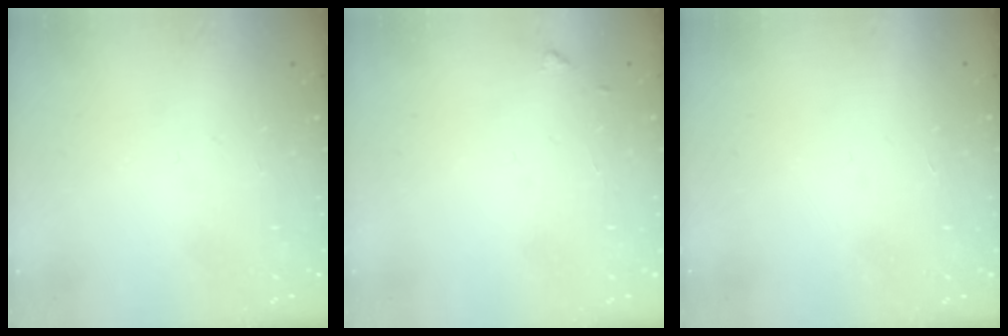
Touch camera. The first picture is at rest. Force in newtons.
{"total": 4.5, "press": 4.4, "slide": 0.5}
{"total": 1.7, "press": 1.7, "slide": 0.1}